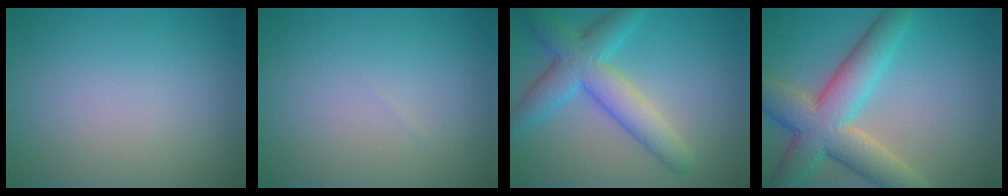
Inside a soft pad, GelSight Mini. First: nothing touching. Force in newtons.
{"total": 0.0}
{"total": 6.0, "press": 6.0, "slide": 0.2}
{"total": 9.3, "press": 9.3, "slide": 0.4}